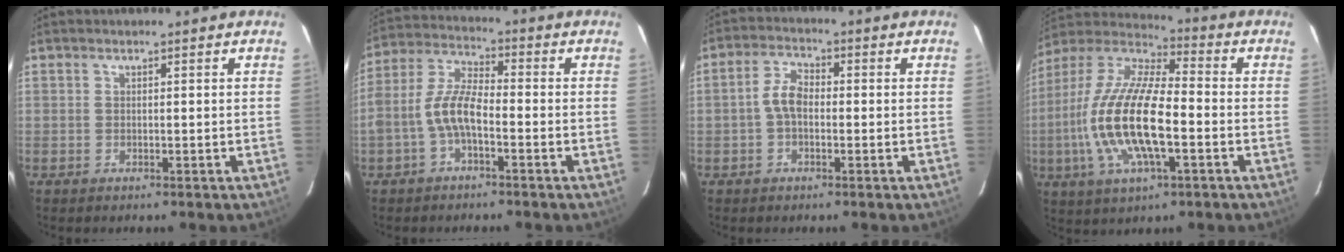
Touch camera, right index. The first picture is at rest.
{"total": 7.7, "force": [-2.9, 3.1, 6.4], "torque": [-0.141, 0.016, -0.058]}
{"total": 4.4, "force": [-0.7, 2.6, 3.4], "torque": [-0.070, 0.016, -0.014]}
{"total": 19.5, "force": [-3.8, 6.6, 17.9], "torque": [-0.365, -0.004, -0.081]}